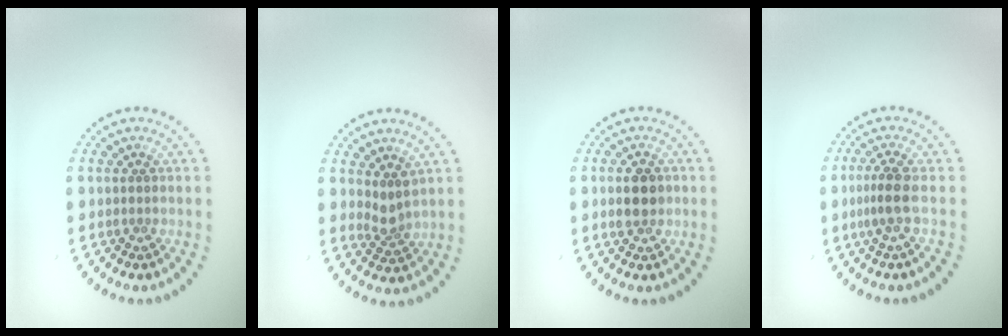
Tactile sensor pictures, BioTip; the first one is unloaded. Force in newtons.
{"total": 2.0, "press": 1.5, "slide": 1.3}
{"total": 2.9, "press": 2.9, "slide": 0.1}
{"total": 2.3, "press": 1.6, "slide": 1.5}